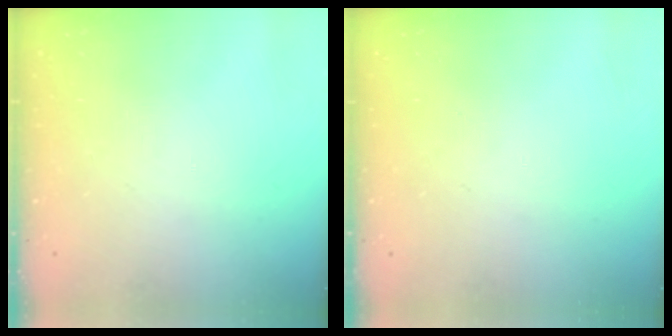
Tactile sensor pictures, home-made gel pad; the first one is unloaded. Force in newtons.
{"total": 0.0}